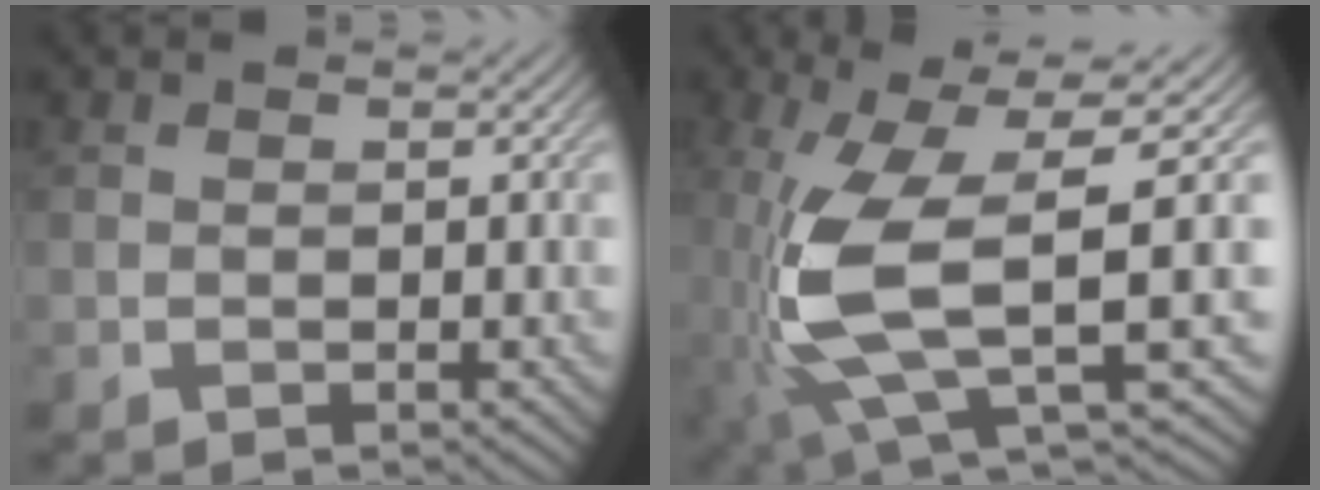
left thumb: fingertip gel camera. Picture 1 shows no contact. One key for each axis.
{"total": 10.9, "fx": -1.3, "fy": 2.7, "fz": 10.5, "tx": -0.224, "ty": -0.003, "tz": -0.026}